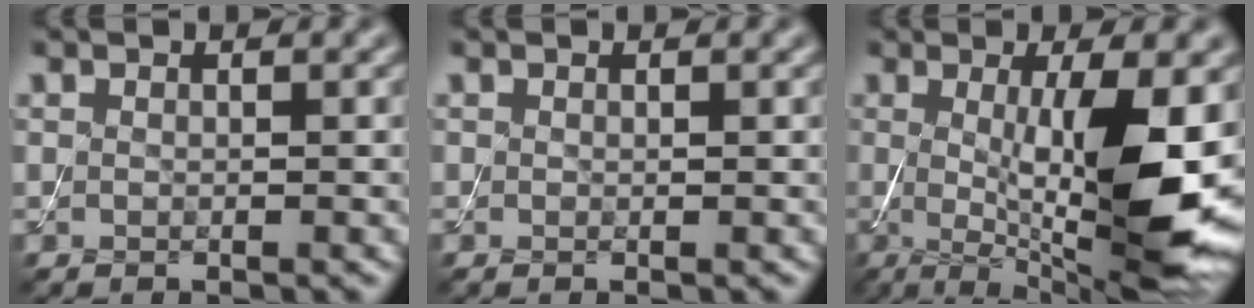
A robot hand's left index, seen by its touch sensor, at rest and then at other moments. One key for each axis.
{"total": 0.0}
{"total": 12.5, "fx": -0.3, "fy": 3.1, "fz": 12.1, "tx": -0.181, "ty": -0.020, "tz": 0.004}